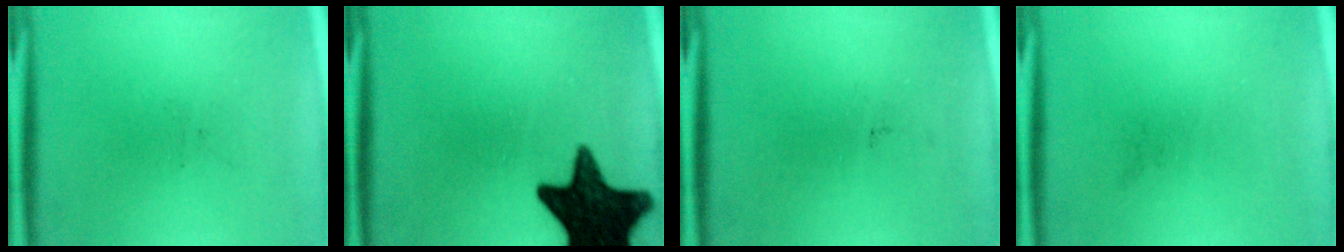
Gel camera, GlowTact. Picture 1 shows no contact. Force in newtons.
{"total": 17.6}
{"total": 0.0}
{"total": 0.0}